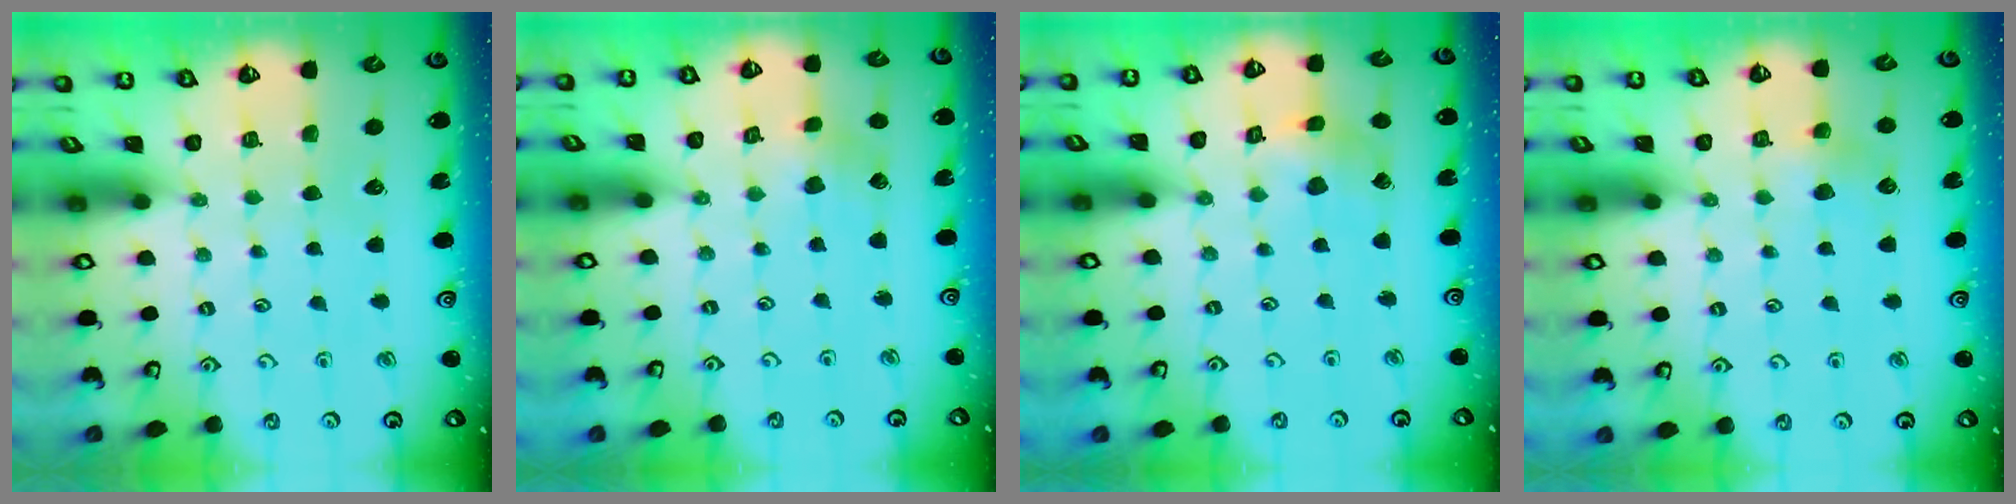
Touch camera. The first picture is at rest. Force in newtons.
{"total": 2.3, "press": 2.2, "slide": 0.4}
{"total": 4.2, "press": 4.2, "slide": 0.4}
{"total": 4.0, "press": 4.0, "slide": 0.4}